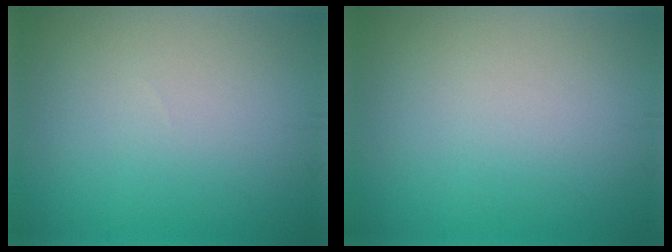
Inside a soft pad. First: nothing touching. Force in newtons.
{"total": 0.0}